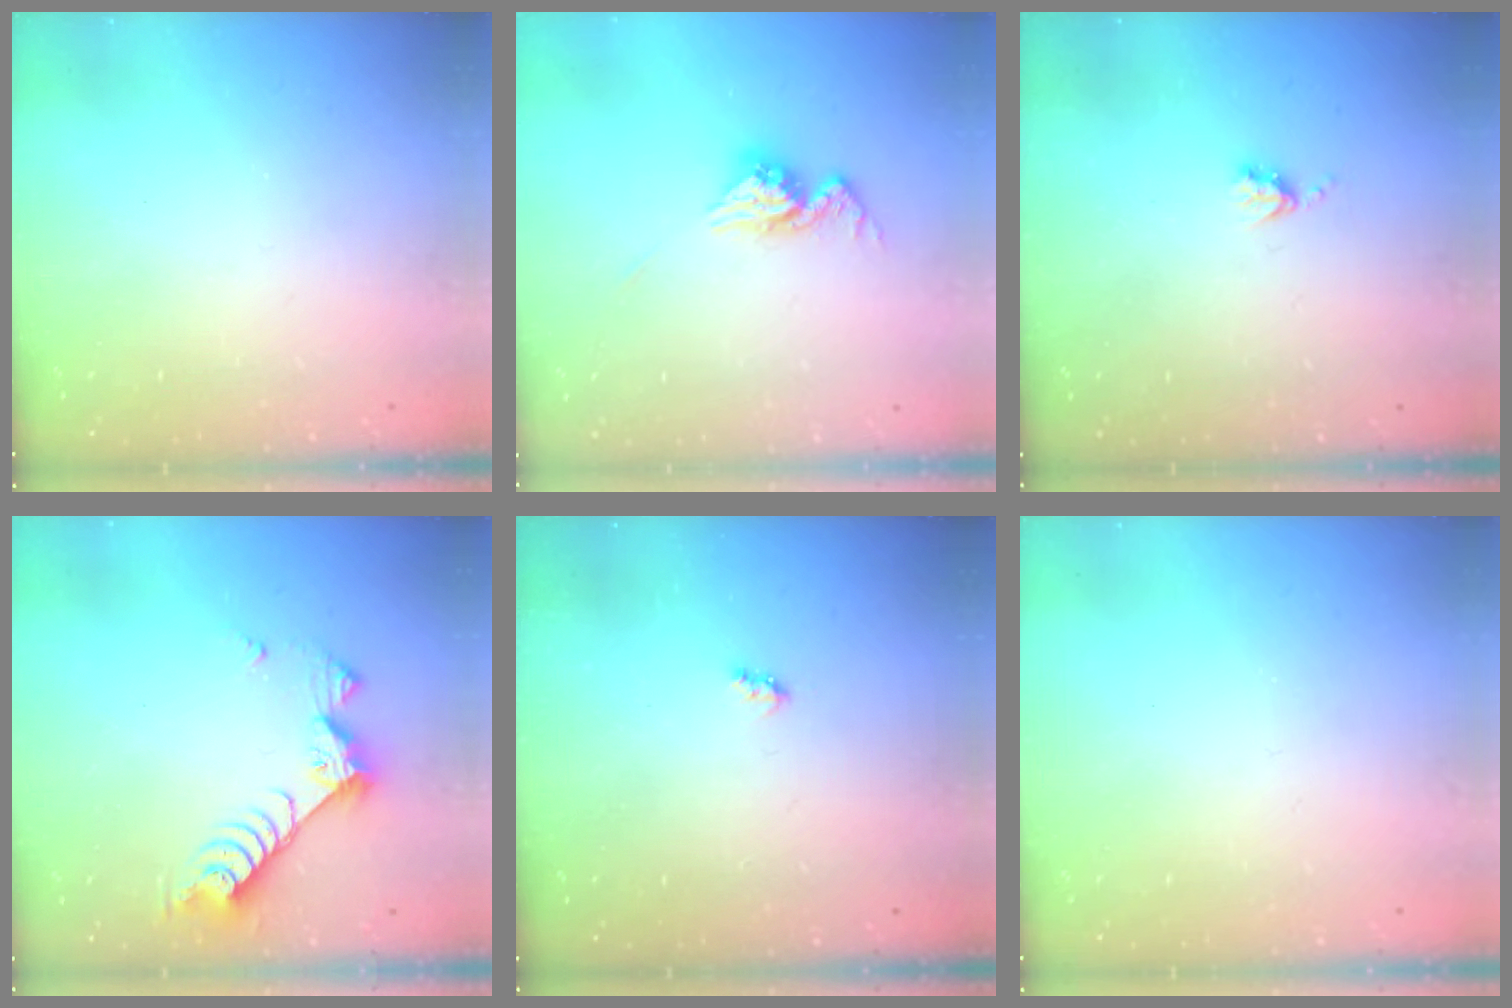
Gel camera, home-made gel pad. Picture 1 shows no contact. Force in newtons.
{"total": 12.4, "press": 12.3, "slide": 1.0}
{"total": 3.7, "press": 3.6, "slide": 0.5}
{"total": 8.6, "press": 8.6, "slide": 0.2}
{"total": 2.6, "press": 2.6, "slide": 0.4}
{"total": 0.0}